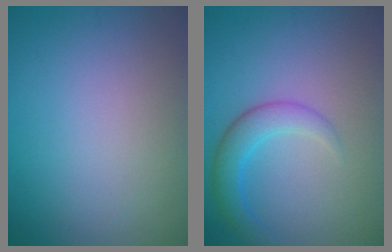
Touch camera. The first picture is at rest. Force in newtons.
{"total": 3.2, "press": 3.2, "slide": 0.1}